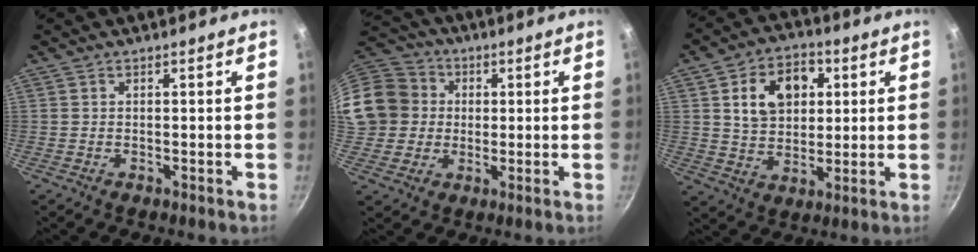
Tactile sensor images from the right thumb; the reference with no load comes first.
{"total": 16.8, "force": [2.0, 15.3, 6.6], "torque": [-0.131, 0.037, 0.033]}
{"total": 12.9, "force": [3.4, 9.4, 8.1], "torque": [-0.097, 0.003, 0.053]}